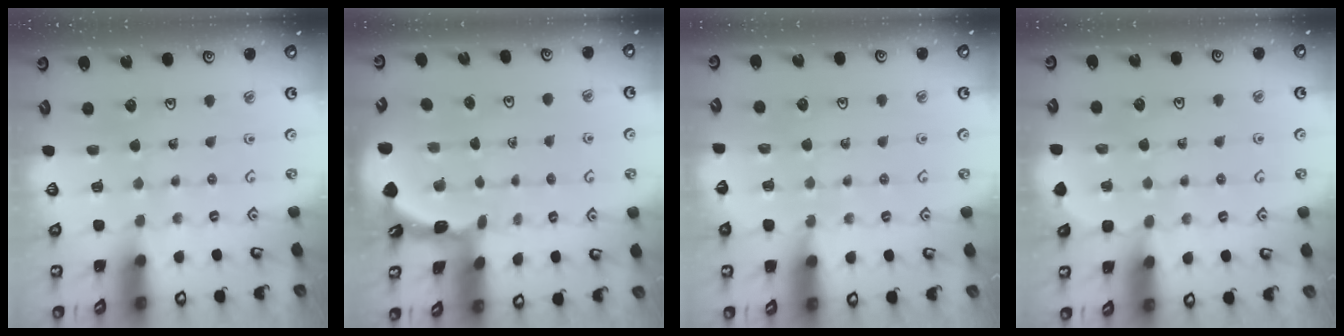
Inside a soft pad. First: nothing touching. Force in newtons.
{"total": 1.8, "press": 1.8, "slide": 0.1}
{"total": 5.1, "press": 4.4, "slide": 2.5}
{"total": 2.7, "press": 2.7, "slide": 0.3}